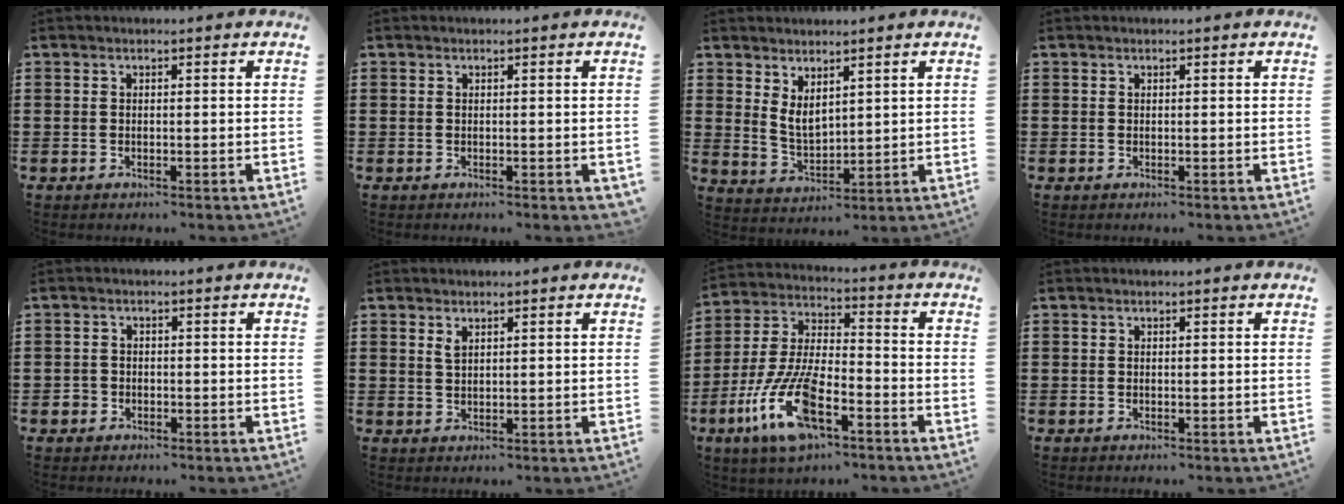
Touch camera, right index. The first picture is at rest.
{"total": 0.0}
{"total": 4.2, "force": [2.6, 2.2, 2.4], "torque": [-0.054, 0.000, 0.048]}
{"total": 0.0}
{"total": 1.5, "force": [-0.9, 1.2, 0.3], "torque": [-0.009, -0.001, -0.019]}
{"total": 1.6, "force": [0.9, 0.7, 1.1], "torque": [-0.024, 0.003, 0.016]}
{"total": 12.7, "force": [-6.6, 4.4, 9.9], "torque": [-0.233, -0.007, -0.130]}
{"total": 0.0}